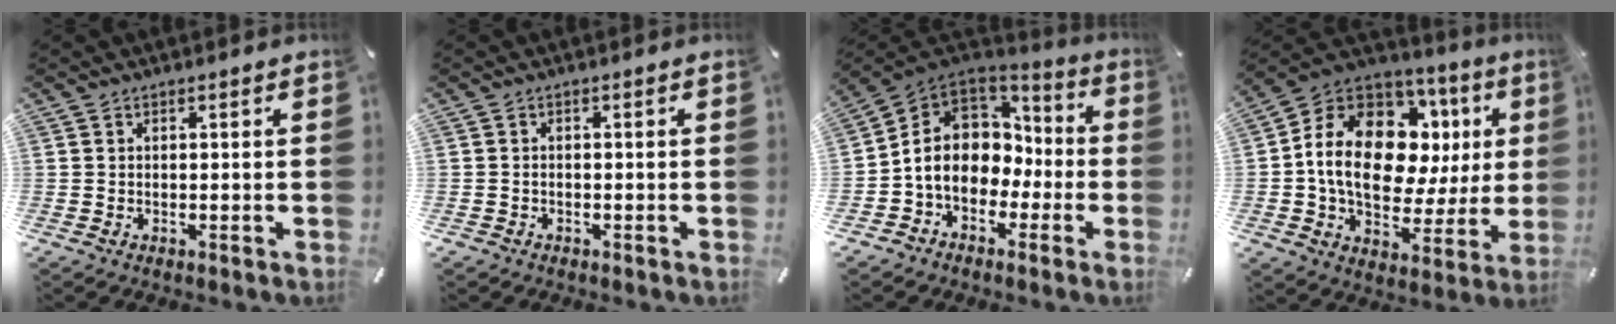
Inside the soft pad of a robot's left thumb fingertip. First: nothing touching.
{"total": 0.9, "force": [-0.5, 0.7, 0.4], "torque": [-0.008, 0.003, -0.012]}
{"total": 11.6, "force": [-1.8, 10.1, 5.3], "torque": [-0.124, 0.010, -0.030]}
{"total": 18.3, "force": [2.8, 12.9, 12.7], "torque": [-0.232, -0.021, 0.044]}